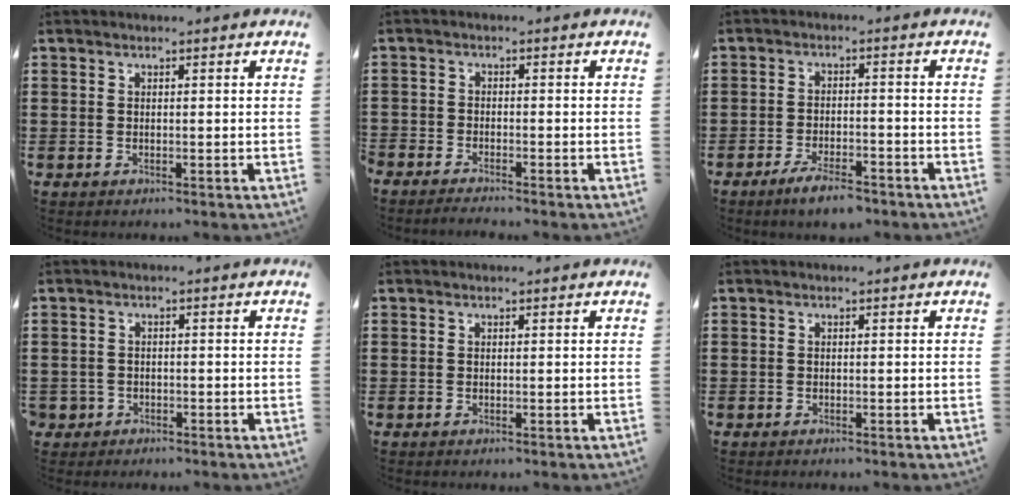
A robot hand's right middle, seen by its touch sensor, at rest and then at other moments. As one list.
[{"total": 2.0, "force": [-2.0, 0.0, 0.0], "torque": [-0.005, 0.001, -0.041]}, {"total": 4.2, "force": [-3.3, 0.8, 2.4], "torque": [-0.045, 0.002, -0.062]}, {"total": 1.5, "force": [-1.0, 1.1, 0.1], "torque": [-0.007, 0.000, -0.024]}, {"total": 0.0}, {"total": 0.0}]